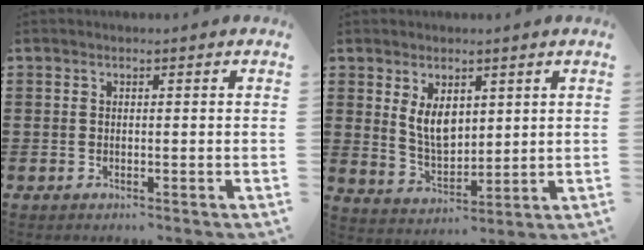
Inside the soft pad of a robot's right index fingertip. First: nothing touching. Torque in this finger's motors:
{"motor_torque": [0.48, 0.58, 0.19, 0.07]}